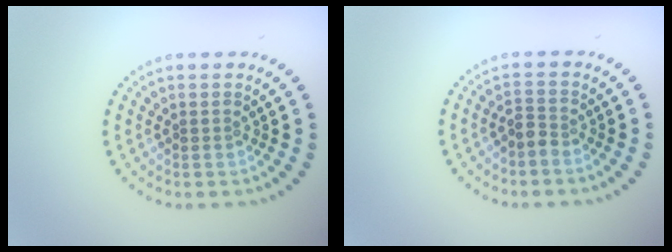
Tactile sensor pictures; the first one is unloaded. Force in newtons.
{"total": 1.3, "press": 1.0, "slide": 0.8}